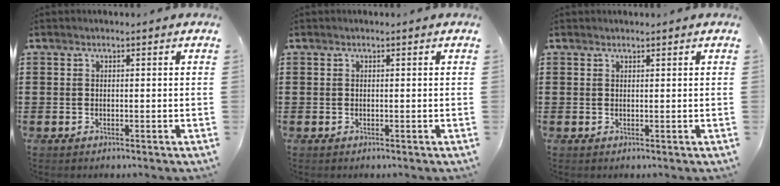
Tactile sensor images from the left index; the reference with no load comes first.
{"total": 0.0}
{"total": 0.6, "force": [0.6, 0.1, 0.1], "torque": [-0.002, 0.000, 0.012]}